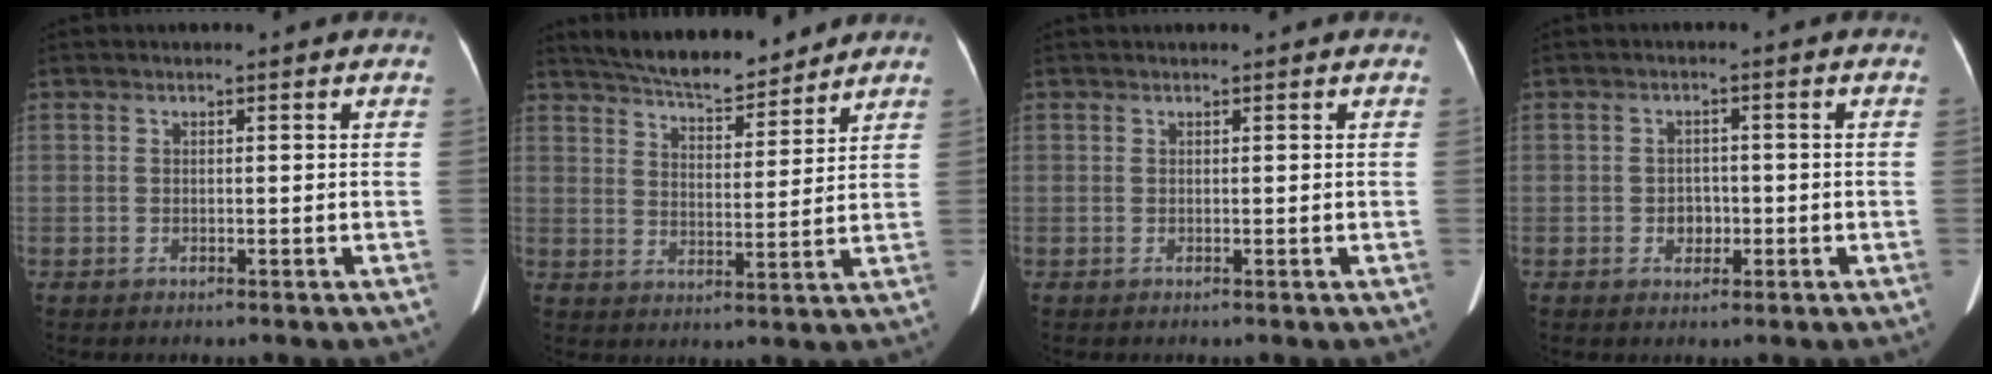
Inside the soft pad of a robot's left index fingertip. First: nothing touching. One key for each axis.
{"total": 11.3, "fx": 10.5, "fy": 1.9, "fz": 3.8, "tx": -0.063, "ty": 0.006, "tz": 0.167}
{"total": 0.8, "fx": 0.7, "fy": 0.1, "fz": 0.2, "tx": -0.005, "ty": 0.021, "tz": 0.013}
{"total": 2.4, "fx": -0.7, "fy": 1.9, "fz": 1.2, "tx": -0.016, "ty": 0.007, "tz": -0.007}